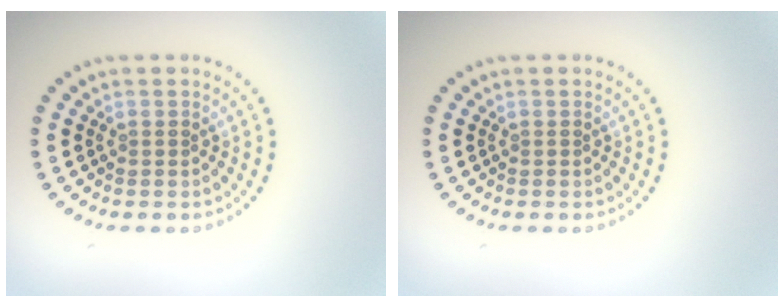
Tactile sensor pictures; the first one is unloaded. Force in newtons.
{"total": 0.0}